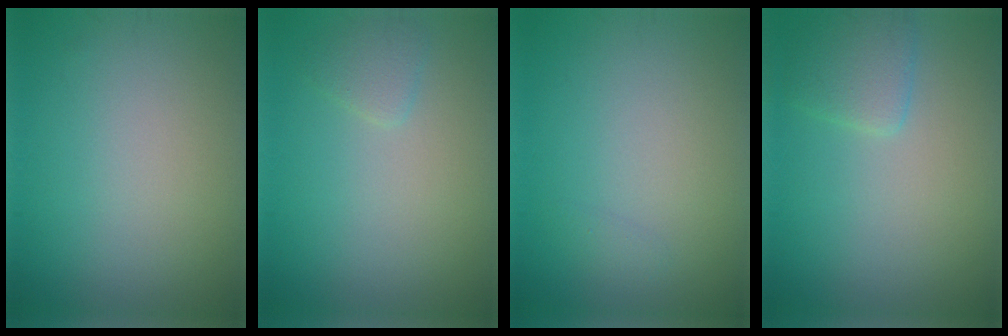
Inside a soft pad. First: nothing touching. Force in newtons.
{"total": 1.2, "press": 1.2, "slide": 0.1}
{"total": 0.5, "press": 0.5, "slide": 0.0}
{"total": 2.2, "press": 2.2, "slide": 0.1}